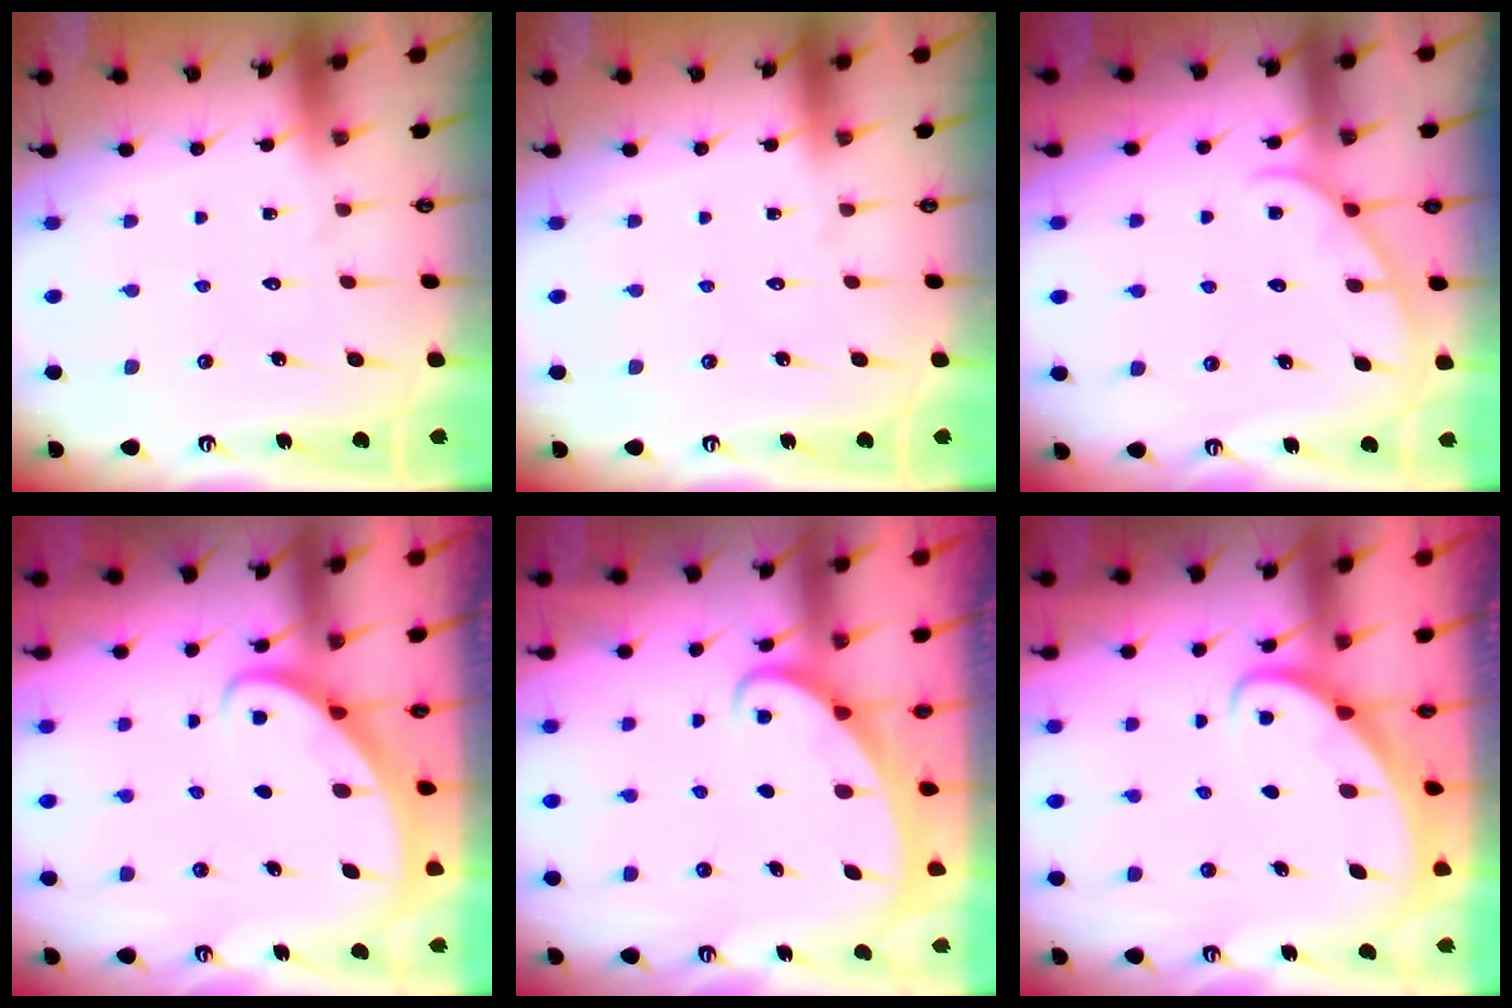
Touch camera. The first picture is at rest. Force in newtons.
{"total": 0.0}
{"total": 4.0, "press": 4.0, "slide": 0.4}
{"total": 2.8, "press": 2.8, "slide": 0.1}
{"total": 2.0, "press": 2.0, "slide": 0.2}
{"total": 2.2, "press": 2.2, "slide": 0.2}